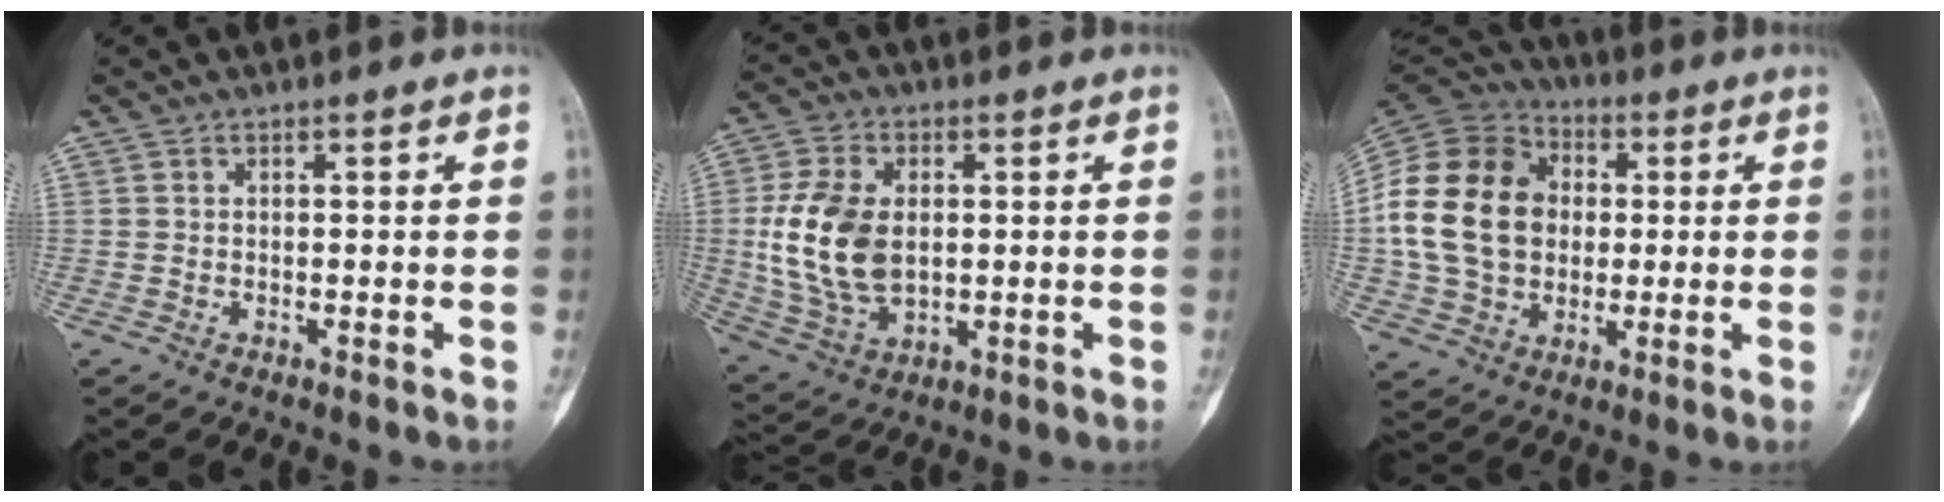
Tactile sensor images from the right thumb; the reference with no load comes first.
{"total": 14.5, "force": [0.8, 9.3, 11.1], "torque": [-0.216, -0.005, 0.025]}
{"total": 21.6, "force": [0.9, 16.9, 13.5], "torque": [-0.256, 0.025, 0.023]}